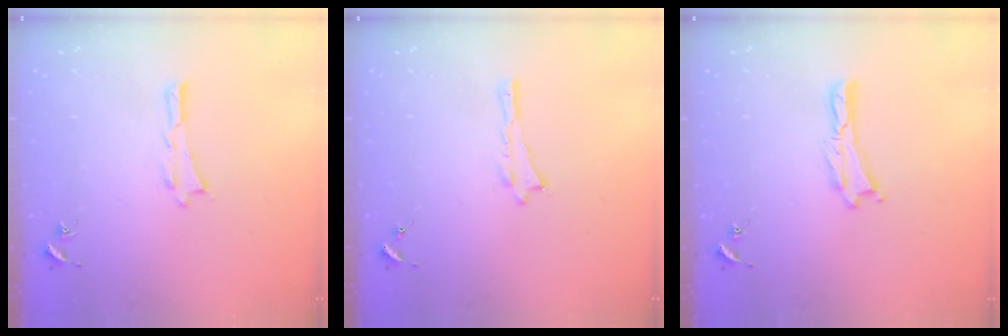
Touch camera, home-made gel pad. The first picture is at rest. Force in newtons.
{"total": 0.0}
{"total": 0.0}